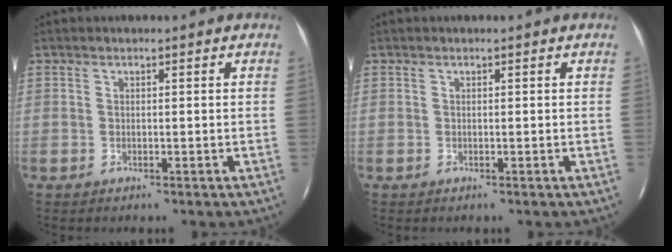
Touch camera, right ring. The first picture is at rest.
{"total": 0.0}